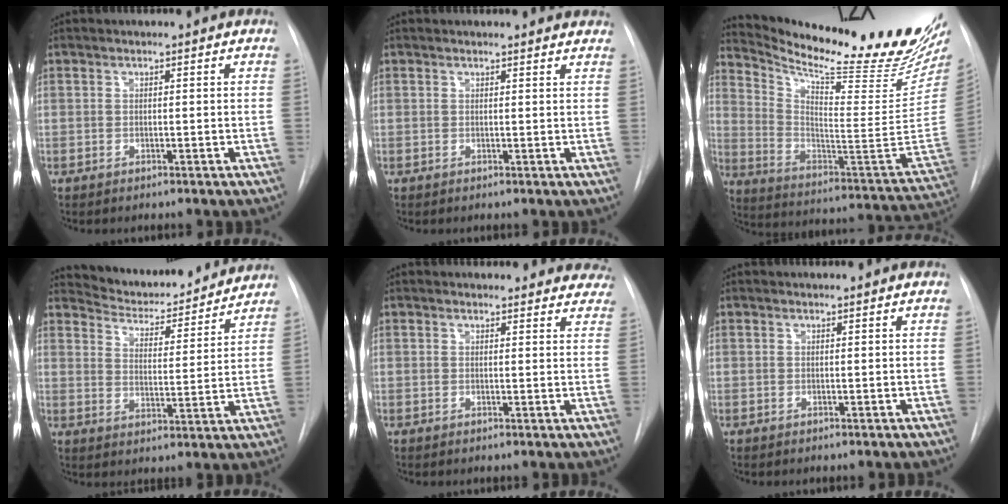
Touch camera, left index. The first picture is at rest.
{"total": 4.3, "force": [4.2, 0.6, 0.8], "torque": [-0.008, -0.002, 0.029]}
{"total": 28.1, "force": [24.2, 1.9, 14.2], "torque": [-0.234, -0.108, 0.338]}
{"total": 13.7, "force": [13.2, 2.5, 2.8], "torque": [-0.034, -0.019, 0.181]}
{"total": 13.2, "force": [12.5, 3.9, 2.1], "torque": [0.007, -0.020, 0.115]}
{"total": 1.2, "force": [1.2, -0.1, 0.1], "torque": [-0.009, 0.005, 0.013]}